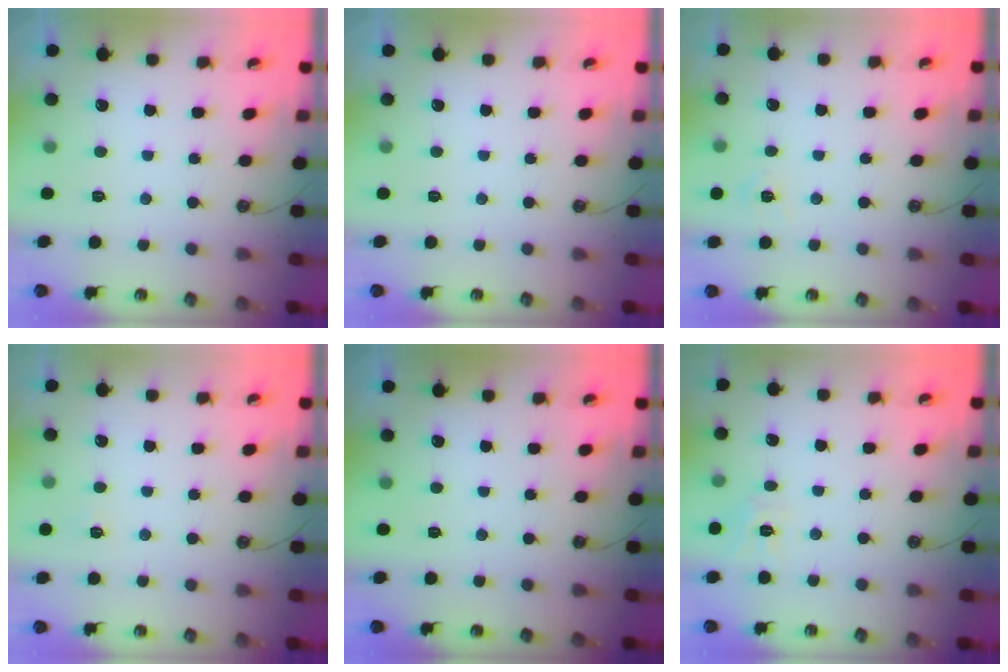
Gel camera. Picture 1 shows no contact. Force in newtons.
{"total": 0.0}
{"total": 4.9, "press": 4.9, "slide": 0.4}
{"total": 2.7, "press": 2.6, "slide": 0.4}
{"total": 0.0}
{"total": 4.8, "press": 4.8, "slide": 0.7}